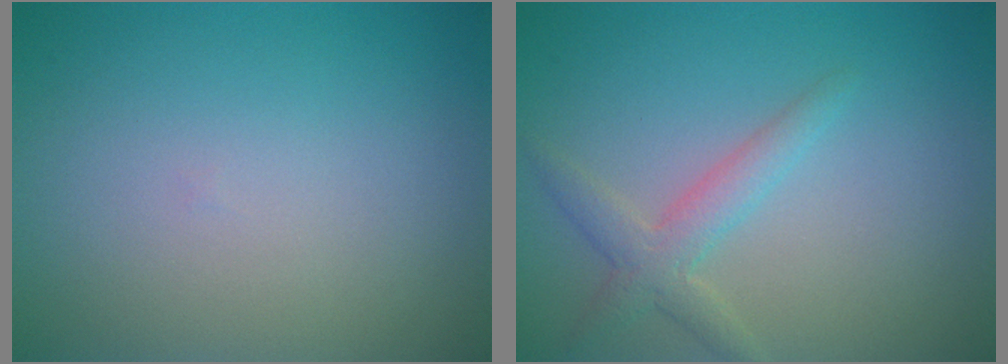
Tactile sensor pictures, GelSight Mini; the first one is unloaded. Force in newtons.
{"total": 2.5, "press": 2.5, "slide": 0.2}